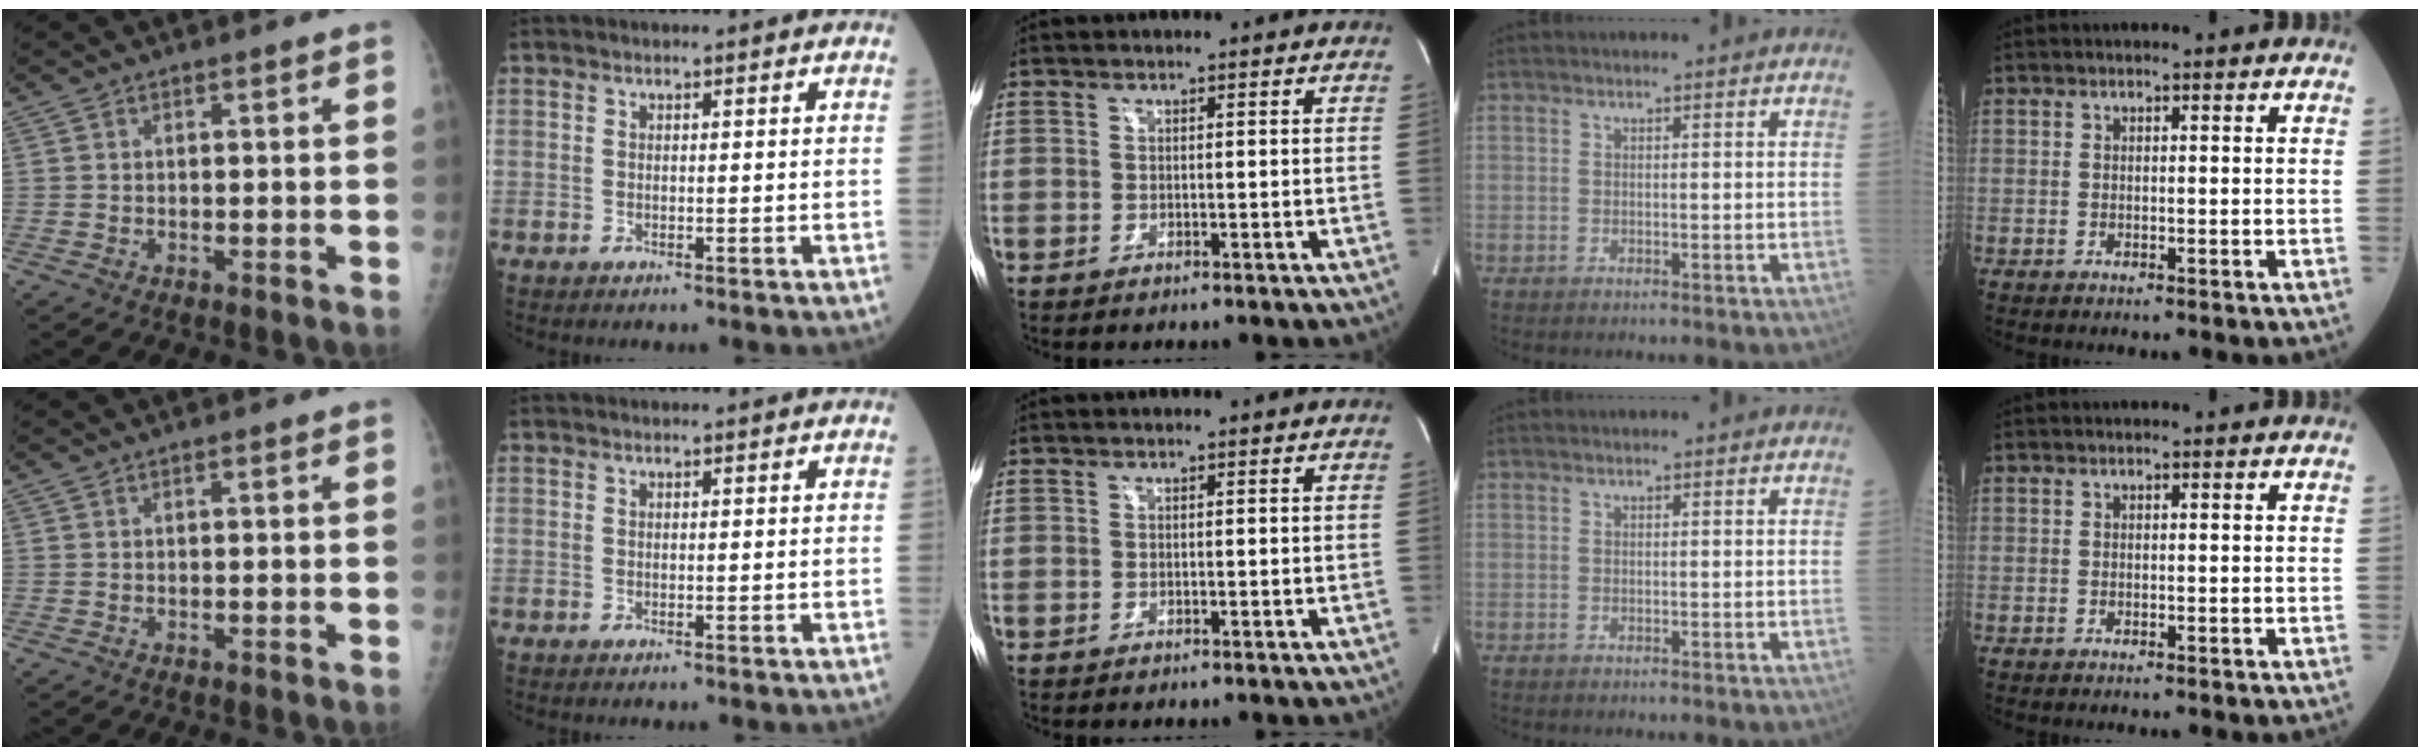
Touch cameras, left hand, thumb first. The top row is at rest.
{}